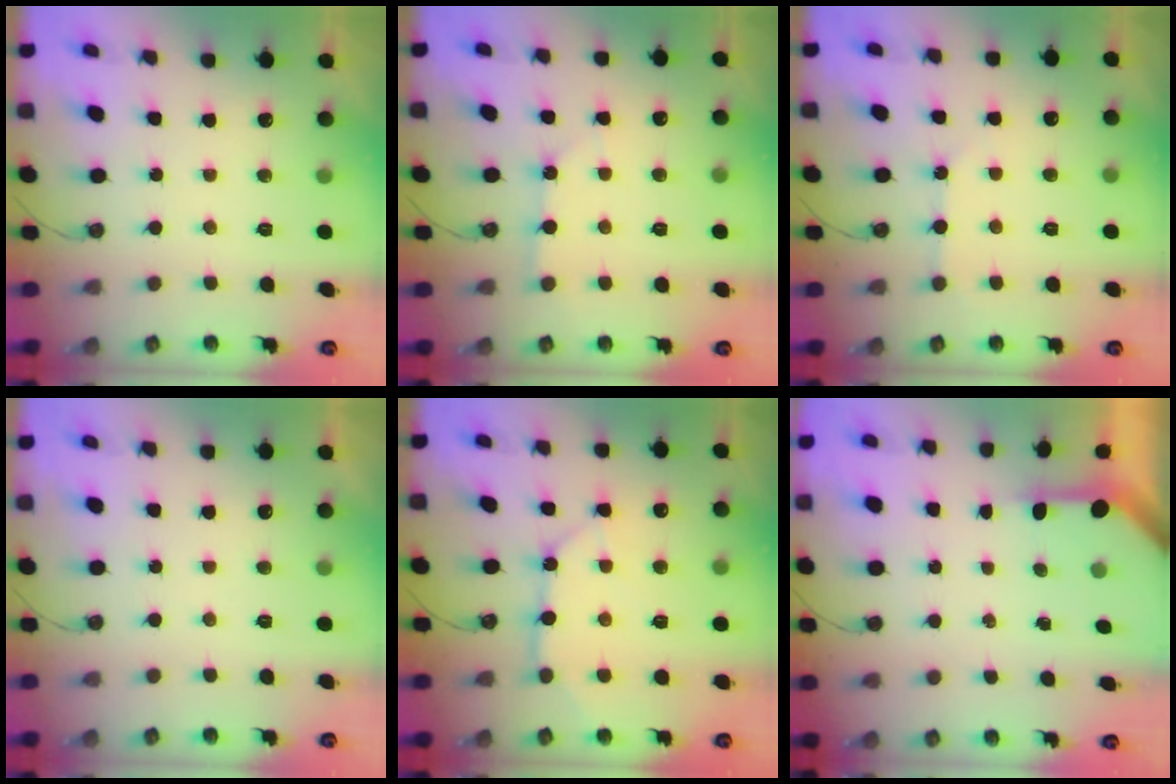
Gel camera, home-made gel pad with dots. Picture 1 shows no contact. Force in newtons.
{"total": 1.9, "press": 1.8, "slide": 0.3}
{"total": 2.5, "press": 2.4, "slide": 0.4}
{"total": 0.0}
{"total": 11.4, "press": 11.3, "slide": 1.1}
{"total": 3.1, "press": 3.0, "slide": 0.3}